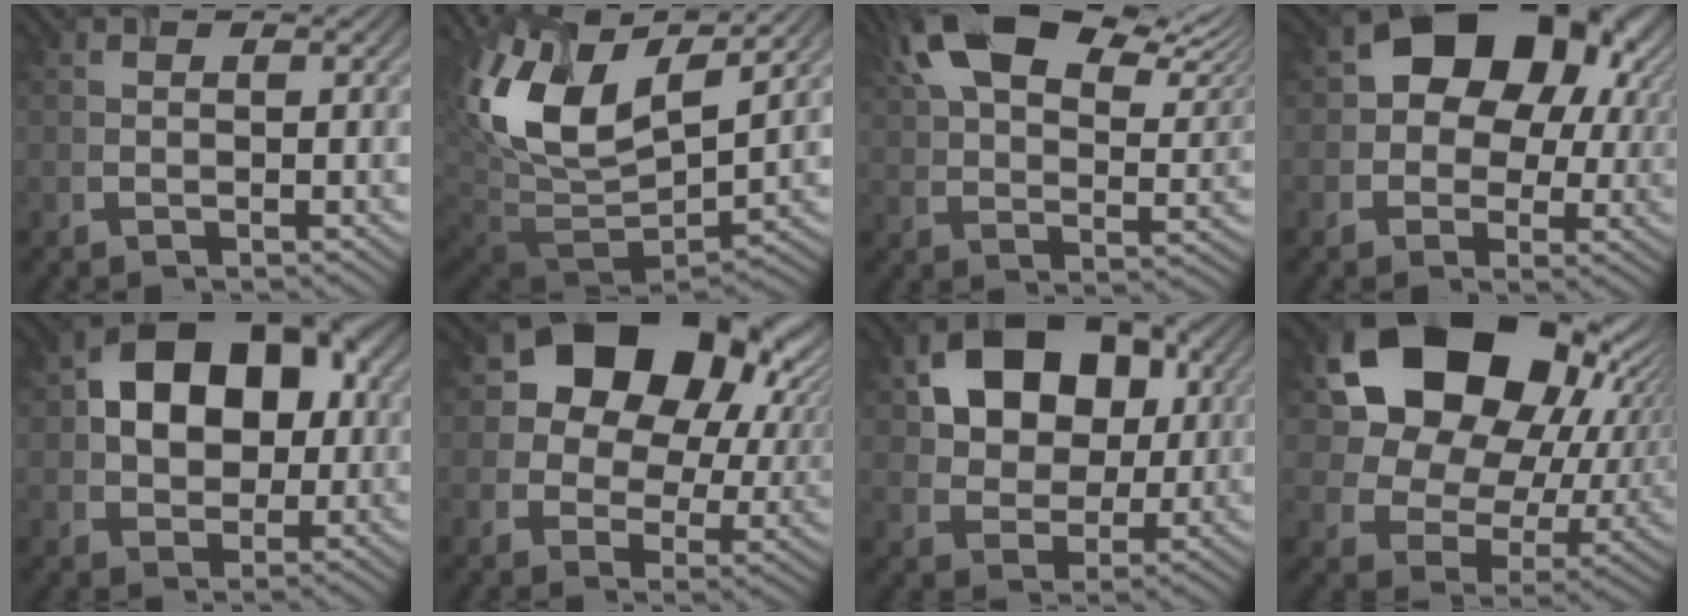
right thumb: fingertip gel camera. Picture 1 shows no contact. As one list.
[{"total": 14.4, "force": [4.6, 7.9, 11.1], "torque": [-0.244, 0.008, 0.089]}, {"total": 16.2, "force": [9.6, 7.1, 10.9], "torque": [-0.219, 0.017, 0.162]}, {"total": 13.2, "force": [3.6, 10.0, 7.8], "torque": [-0.108, 0.004, 0.055]}, {"total": 11.9, "force": [2.0, 8.7, 7.8], "torque": [-0.120, 0.019, 0.028]}, {"total": 16.3, "force": [6.4, 11.8, 9.3], "torque": [-0.141, 0.010, 0.121]}, {"total": 11.7, "force": [3.6, 8.9, 6.7], "torque": [-0.128, 0.025, 0.060]}, {"total": 18.7, "force": [6.5, 14.3, 10.1], "torque": [-0.192, 0.005, 0.151]}]